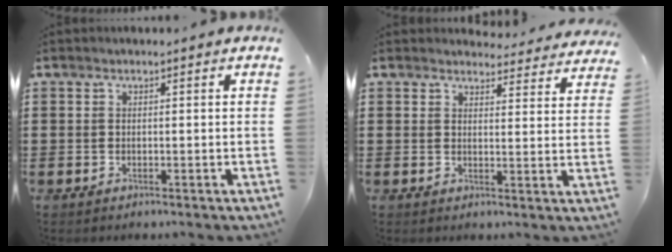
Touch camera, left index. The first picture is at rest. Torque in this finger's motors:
{"motor_torque": [1.68, -0.46, 0.01, -0.02]}